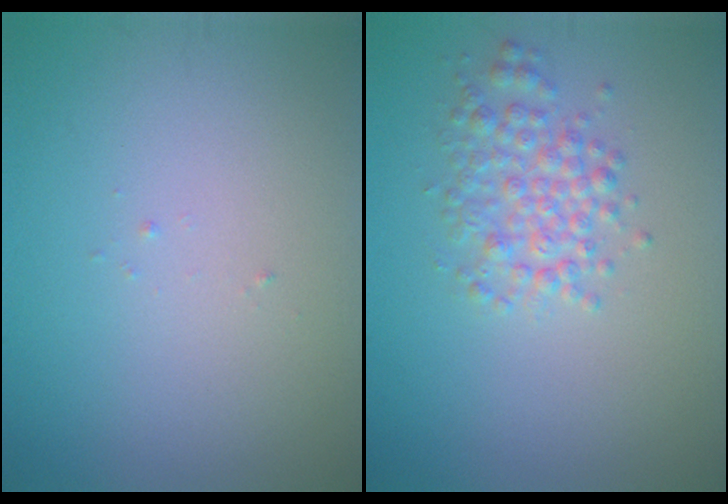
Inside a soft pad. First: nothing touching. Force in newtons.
{"total": 3.0, "press": 3.0, "slide": 0.0}